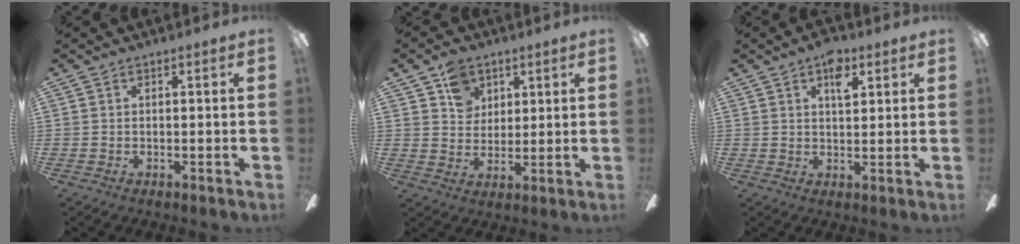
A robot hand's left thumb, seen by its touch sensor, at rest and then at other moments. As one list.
[{"total": 7.5, "force": [4.5, 5.8, 1.7], "torque": [-0.028, -0.007, 0.082]}, {"total": 5.8, "force": [3.3, 3.0, 3.7], "torque": [-0.040, -0.011, 0.051]}]